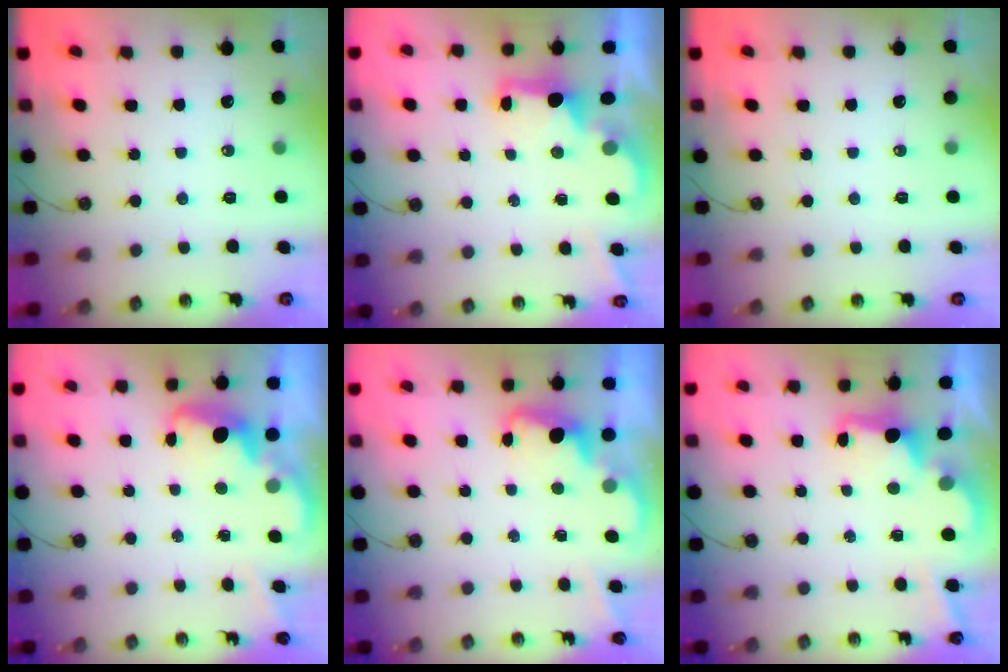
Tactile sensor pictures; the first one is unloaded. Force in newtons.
{"total": 2.2, "press": 2.1, "slide": 0.8}
{"total": 0.0}
{"total": 2.6, "press": 2.5, "slide": 0.8}
{"total": 2.3, "press": 2.2, "slide": 0.5}
{"total": 2.6, "press": 2.5, "slide": 0.8}